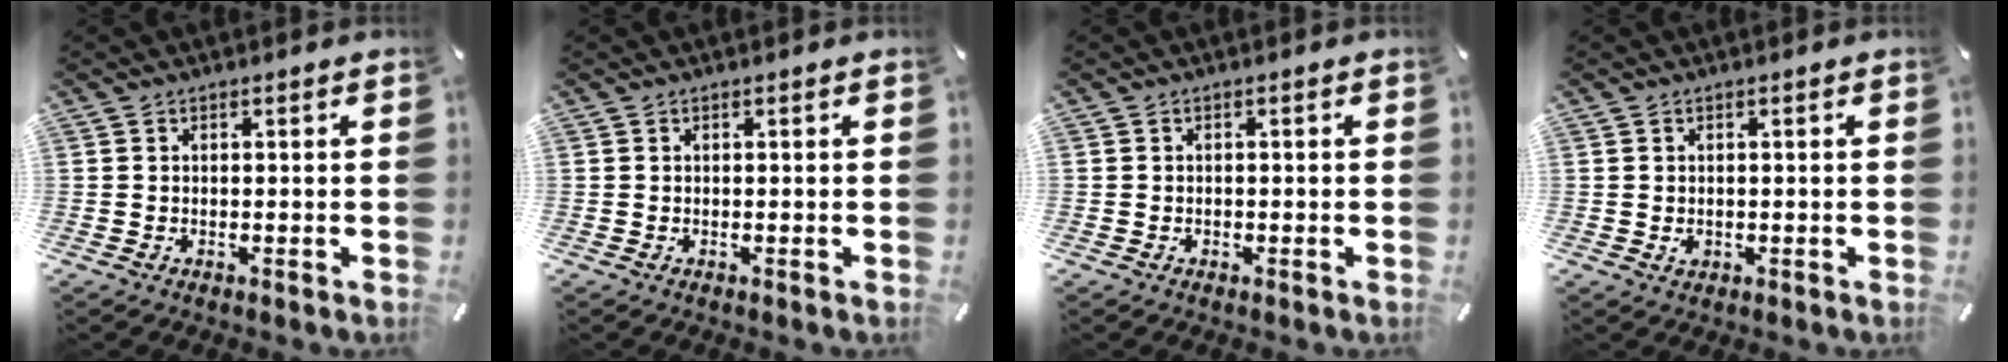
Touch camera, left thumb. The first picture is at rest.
{"total": 0.0}
{"total": 0.7, "force": [-0.3, 0.6, 0.0], "torque": [0.002, 0.008, -0.009]}
{"total": 1.0, "force": [0.0, 0.9, 0.5], "torque": [-0.003, 0.001, -0.003]}